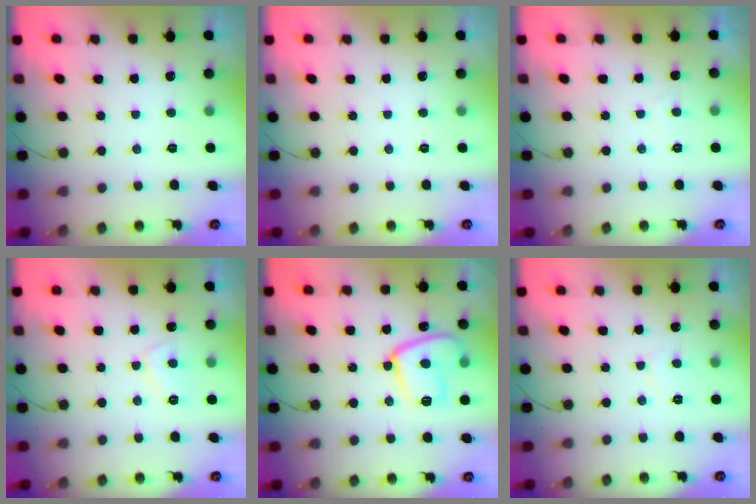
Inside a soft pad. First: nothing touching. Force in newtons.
{"total": 0.0}
{"total": 0.9, "press": 0.8, "slide": 0.4}
{"total": 4.2, "press": 4.2, "slide": 0.6}
{"total": 14.4, "press": 14.3, "slide": 1.3}
{"total": 2.8, "press": 2.8, "slide": 0.3}